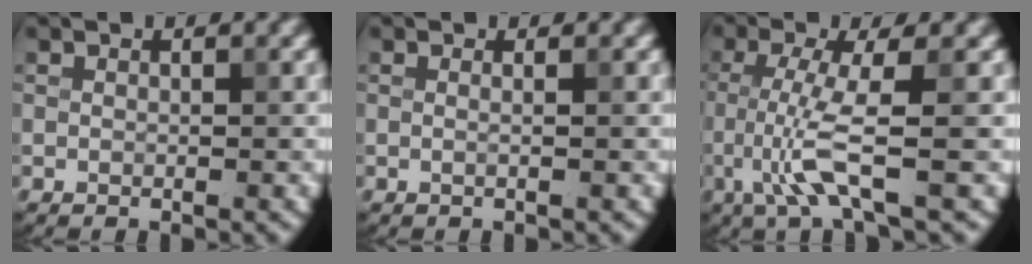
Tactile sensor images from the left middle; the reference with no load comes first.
{"total": 0.9, "force": [0.1, 0.4, 0.8], "torque": [-0.010, -0.006, -0.008]}
{"total": 4.5, "force": [-1.2, 0.5, 4.3], "torque": [-0.097, -0.002, -0.029]}